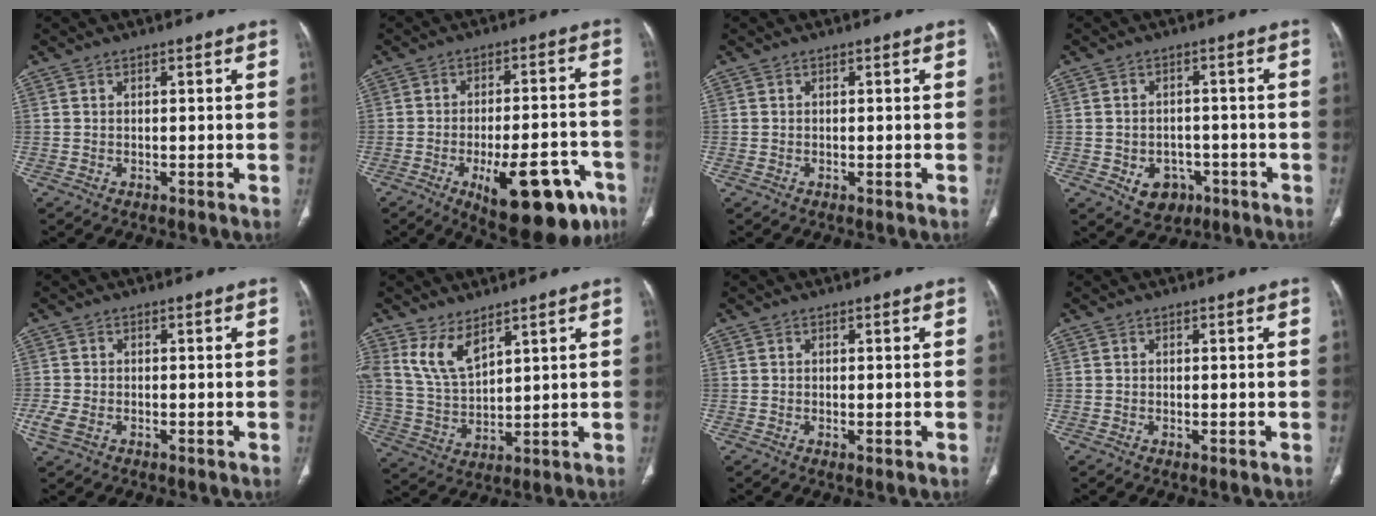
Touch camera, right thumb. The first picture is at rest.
{"total": 19.2, "force": [-9.2, 7.4, 15.1], "torque": [-0.153, 0.039, -0.115]}
{"total": 0.0}
{"total": 6.6, "force": [-2.5, 5.2, 3.1], "torque": [-0.025, 0.019, -0.024]}
{"total": 1.6, "force": [-0.4, 1.0, 1.2], "torque": [-0.039, 0.001, -0.006]}
{"total": 8.7, "force": [5.5, 4.1, 5.4], "torque": [-0.097, -0.029, 0.123]}
{"total": 1.2, "force": [-0.3, 0.4, 1.1], "torque": [-0.020, -0.004, -0.004]}
{"total": 0.6, "force": [-0.2, 0.2, 0.6], "torque": [-0.012, -0.003, -0.002]}